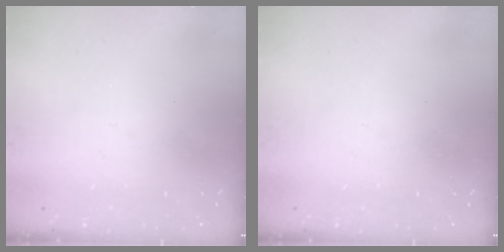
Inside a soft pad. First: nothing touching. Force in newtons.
{"total": 0.0}